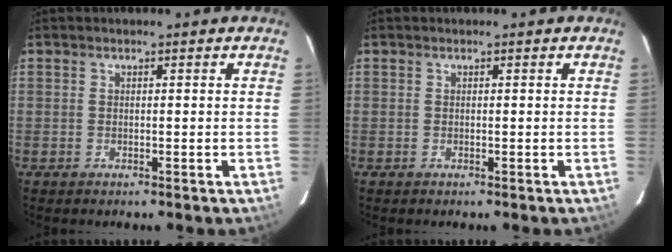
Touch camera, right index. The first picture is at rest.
{"total": 0.0}